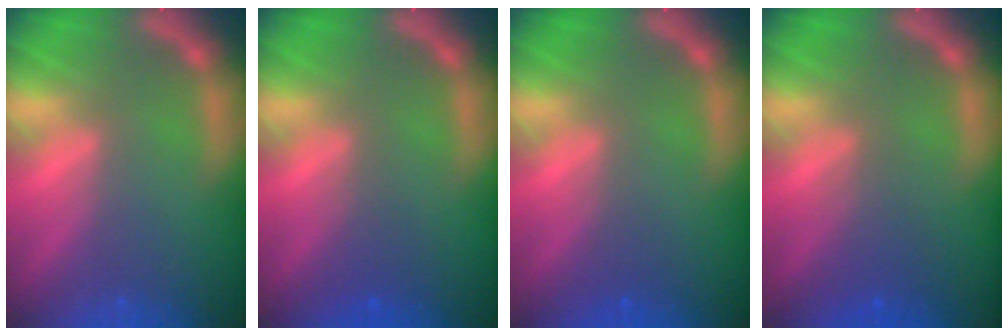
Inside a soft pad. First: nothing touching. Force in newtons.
{"total": 1.5}
{"total": 1.0}
{"total": 2.4}